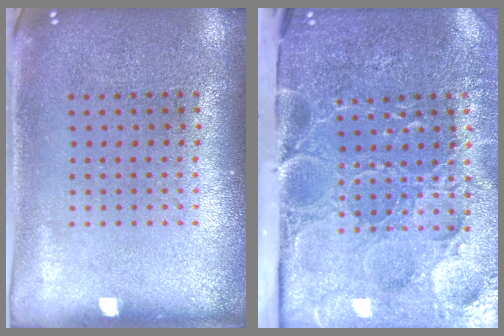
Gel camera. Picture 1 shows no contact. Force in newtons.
{"total": 5.2, "press": 4.2, "slide": 3.0}